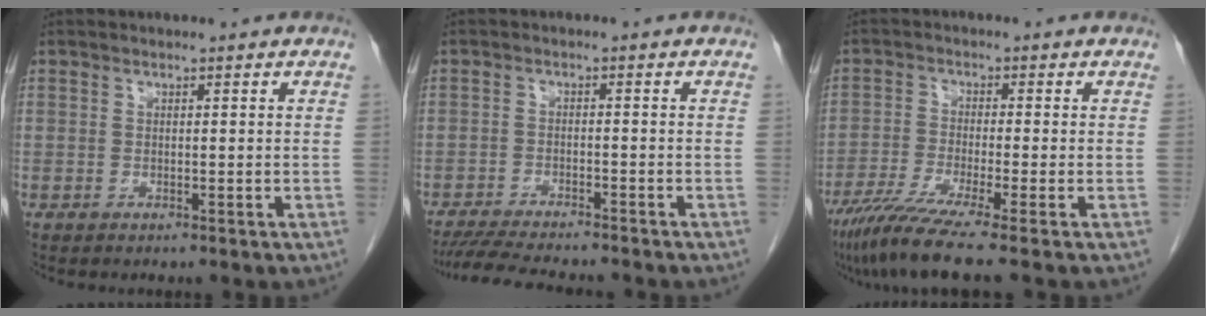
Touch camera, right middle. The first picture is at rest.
{"total": 10.4, "force": [-9.3, 0.9, 4.5], "torque": [-0.068, -0.014, -0.143]}
{"total": 8.5, "force": [-6.3, -1.3, 5.6], "torque": [-0.096, -0.031, -0.109]}